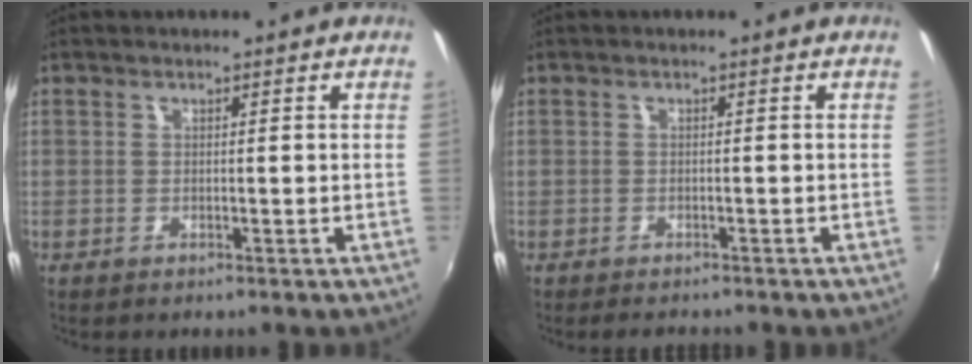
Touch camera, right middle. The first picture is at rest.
{"total": 2.5, "force": [-2.3, 0.8, 0.8], "torque": [-0.021, -0.010, -0.037]}